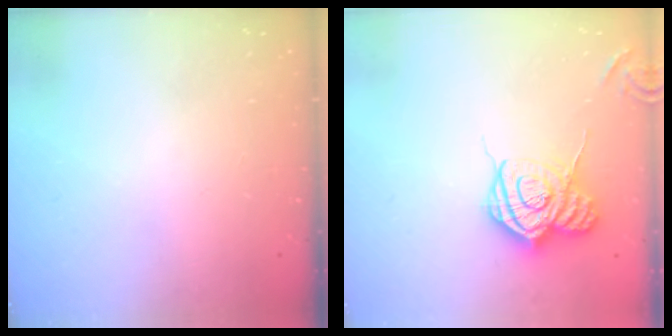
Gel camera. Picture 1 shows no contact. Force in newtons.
{"total": 14.1, "press": 14.0, "slide": 1.3}